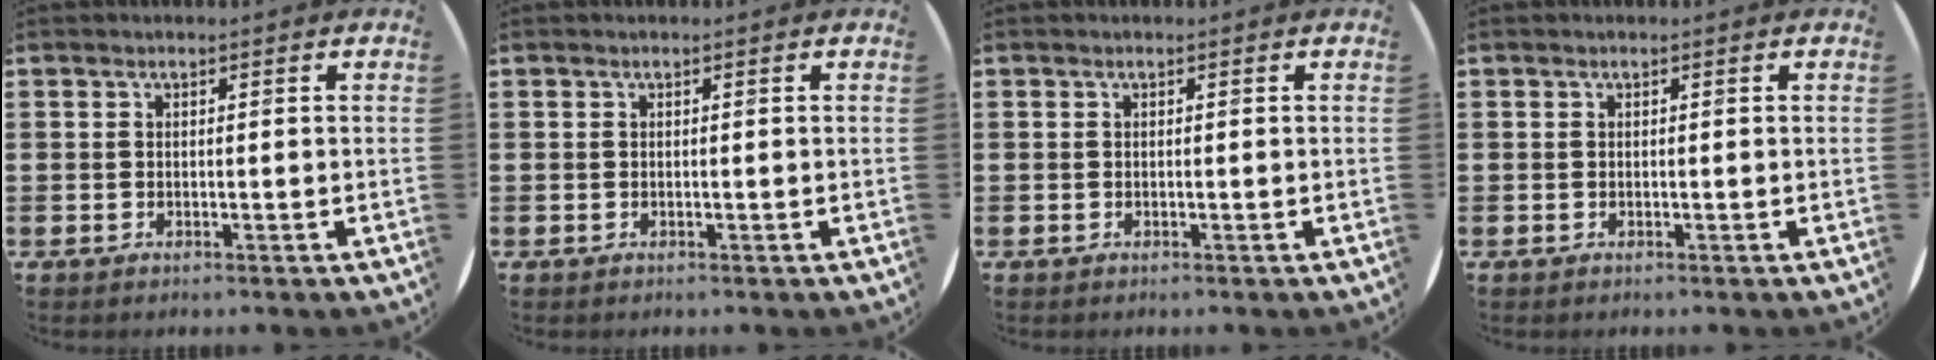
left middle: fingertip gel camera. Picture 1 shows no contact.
{"total": 0.0}
{"total": 0.0}
{"total": 0.0}